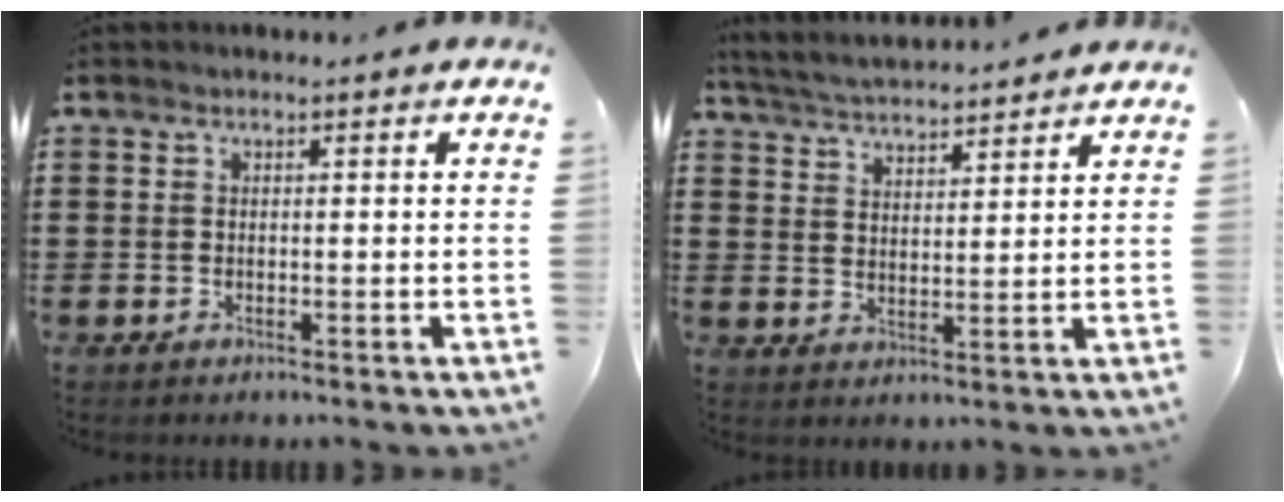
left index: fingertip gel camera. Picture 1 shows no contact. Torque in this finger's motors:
{"motor_torque": [2.14, 0.00, 0.16, 0.08]}